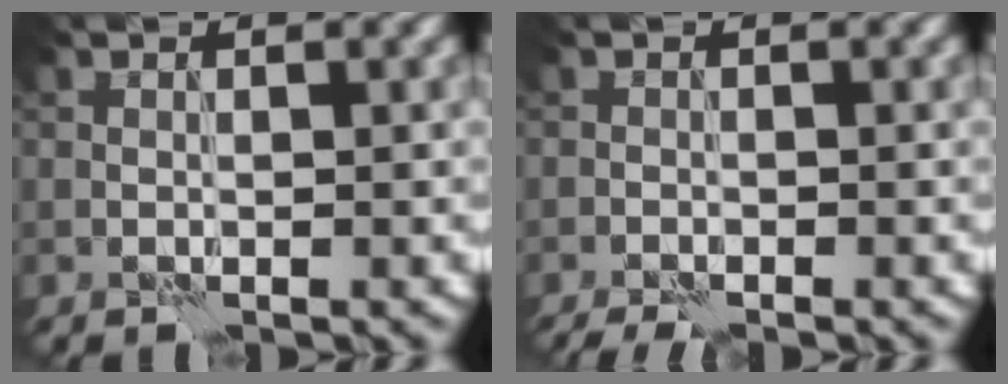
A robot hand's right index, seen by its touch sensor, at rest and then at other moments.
{"total": 2.4, "force": [-2.1, 0.3, 1.2], "torque": [-0.027, -0.005, -0.037]}